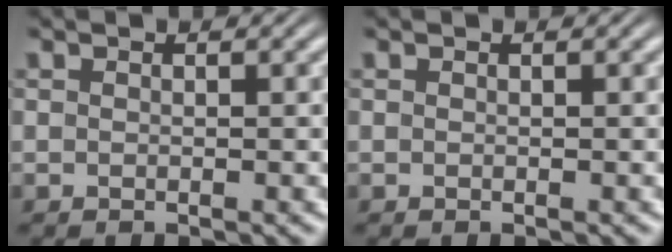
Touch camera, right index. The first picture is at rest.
{"total": 0.0}